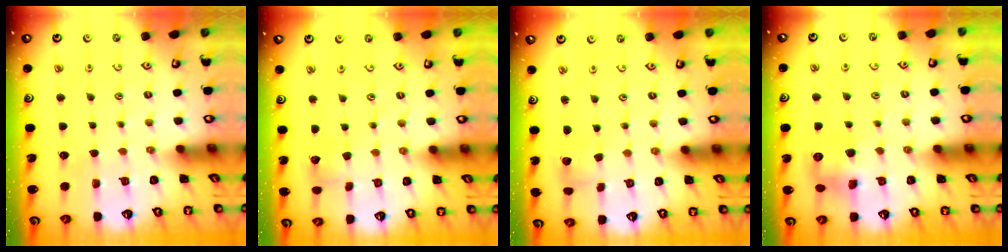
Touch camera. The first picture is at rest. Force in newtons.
{"total": 4.2, "press": 4.2, "slide": 0.2}
{"total": 2.1, "press": 2.1, "slide": 0.2}
{"total": 7.6, "press": 7.5, "slide": 1.0}